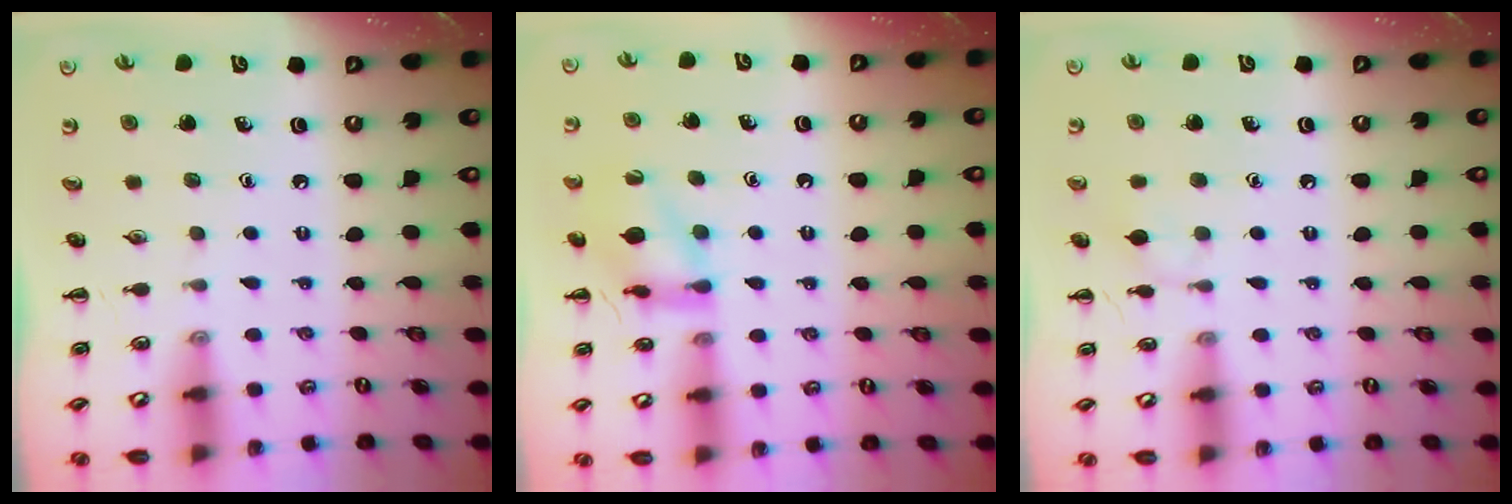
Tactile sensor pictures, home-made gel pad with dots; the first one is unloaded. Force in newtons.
{"total": 13.8, "press": 13.8, "slide": 1.2}
{"total": 5.6, "press": 5.3, "slide": 1.8}